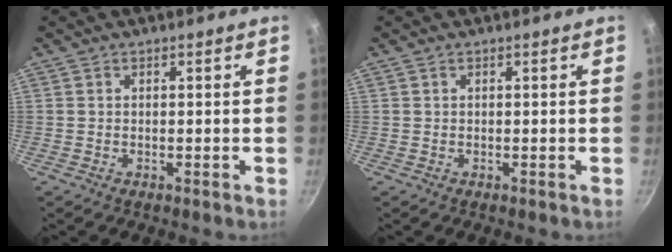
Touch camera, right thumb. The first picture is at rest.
{"total": 0.0}